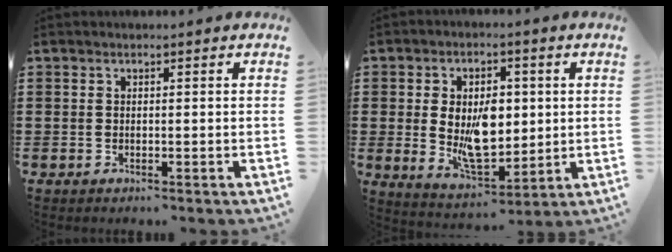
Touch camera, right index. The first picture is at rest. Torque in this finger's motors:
{"motor_torque": [1.75, 0.39, 1.05, 0.21]}